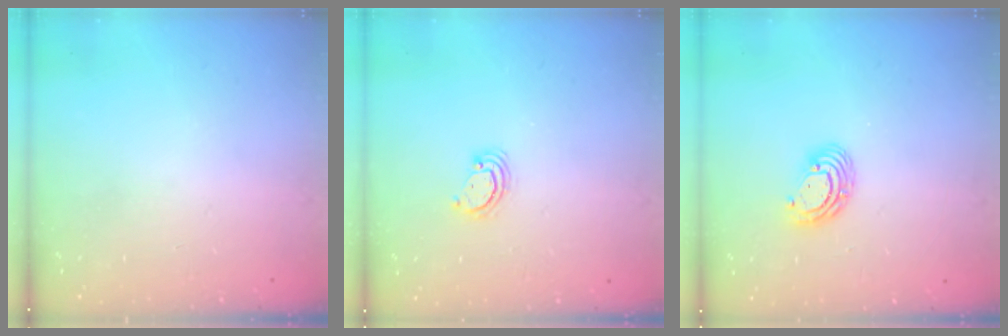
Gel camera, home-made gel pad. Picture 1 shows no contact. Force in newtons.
{"total": 2.6, "press": 2.6, "slide": 0.3}
{"total": 6.7, "press": 6.6, "slide": 0.8}